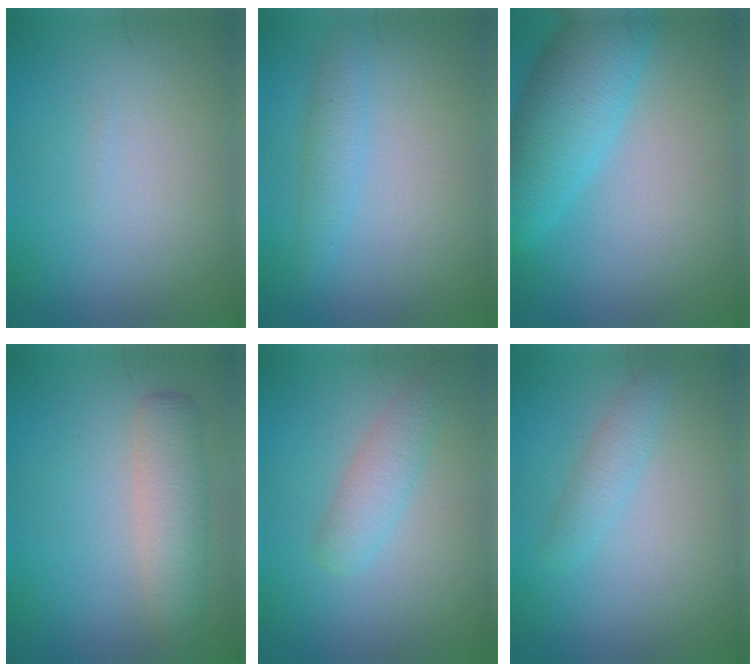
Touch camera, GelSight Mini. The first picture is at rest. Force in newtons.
{"total": 2.0, "press": 1.9, "slide": 0.2}
{"total": 6.9, "press": 6.9, "slide": 0.2}
{"total": 3.8, "press": 3.8, "slide": 0.1}
{"total": 2.6, "press": 2.6, "slide": 0.1}
{"total": 1.8, "press": 1.8, "slide": 0.1}